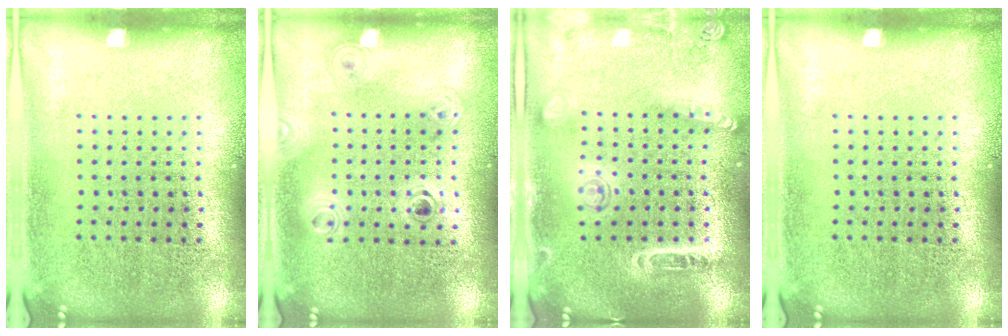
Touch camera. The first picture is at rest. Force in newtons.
{"total": 1.2, "press": 1.0, "slide": 0.6}
{"total": 1.6, "press": 1.5, "slide": 0.5}
{"total": 0.0}